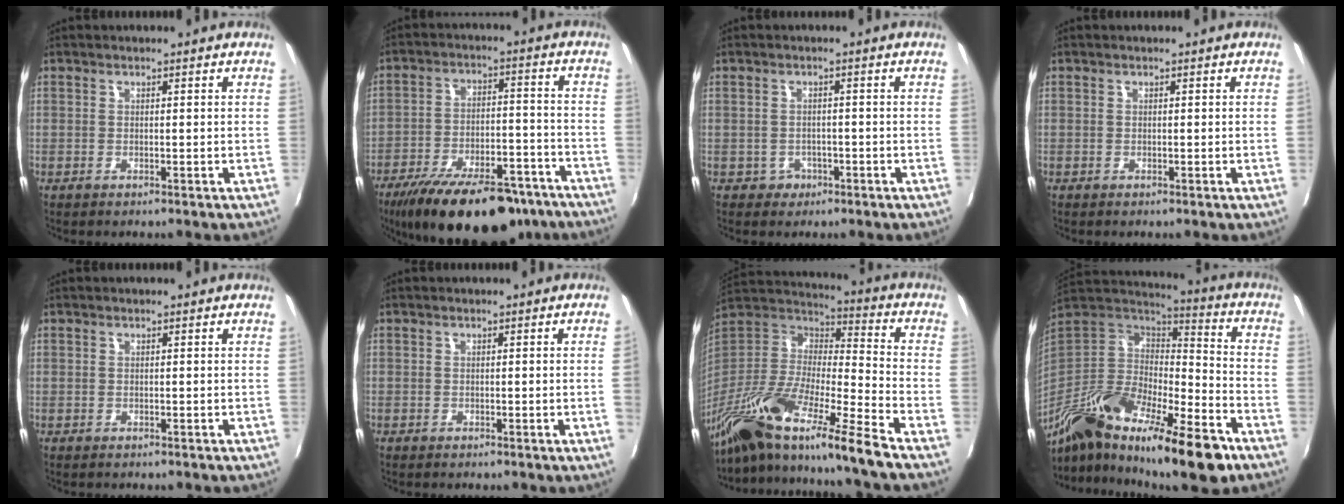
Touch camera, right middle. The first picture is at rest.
{"total": 23.8, "force": [-18.4, 8.2, 12.7], "torque": [-0.226, -0.019, -0.261]}
{"total": 2.1, "force": [-1.0, 1.9, 0.2], "torque": [-0.007, 0.002, -0.013]}
{"total": 0.0}
{"total": 0.0}
{"total": 1.1, "force": [0.0, -0.7, 0.8], "torque": [-0.005, -0.009, 0.000]}
{"total": 23.7, "force": [-17.0, 1.7, 16.5], "torque": [-0.277, -0.031, -0.316]}
{"total": 28.9, "force": [-18.3, 8.8, 20.5], "torque": [-0.349, -0.030, -0.305]}